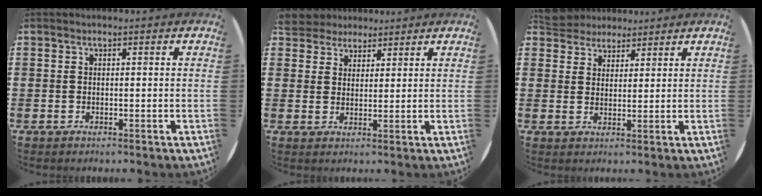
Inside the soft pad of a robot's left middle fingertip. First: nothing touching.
{"total": 4.1, "force": [3.8, 1.5, -0.2], "torque": [-0.011, 0.000, 0.075]}
{"total": 4.4, "force": [4.2, 1.3, -0.2], "torque": [-0.011, -0.005, 0.082]}